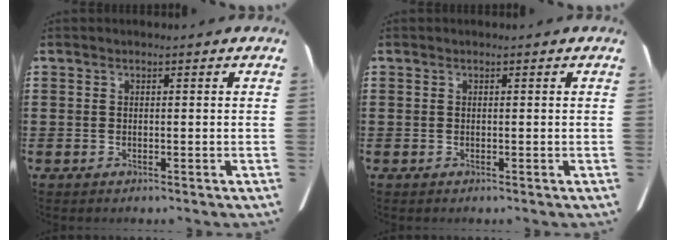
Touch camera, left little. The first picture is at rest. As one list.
[{"total": 0.0}]